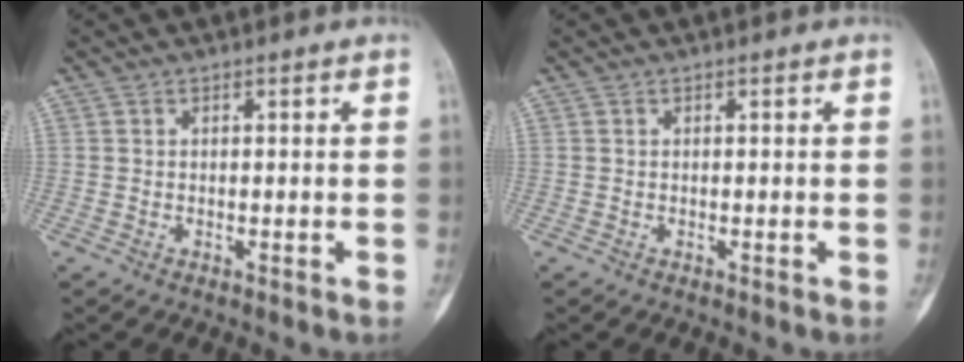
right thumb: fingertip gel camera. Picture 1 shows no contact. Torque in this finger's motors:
{"motor_torque": [0.45, 0.24, -0.03, -0.06, 0.03]}